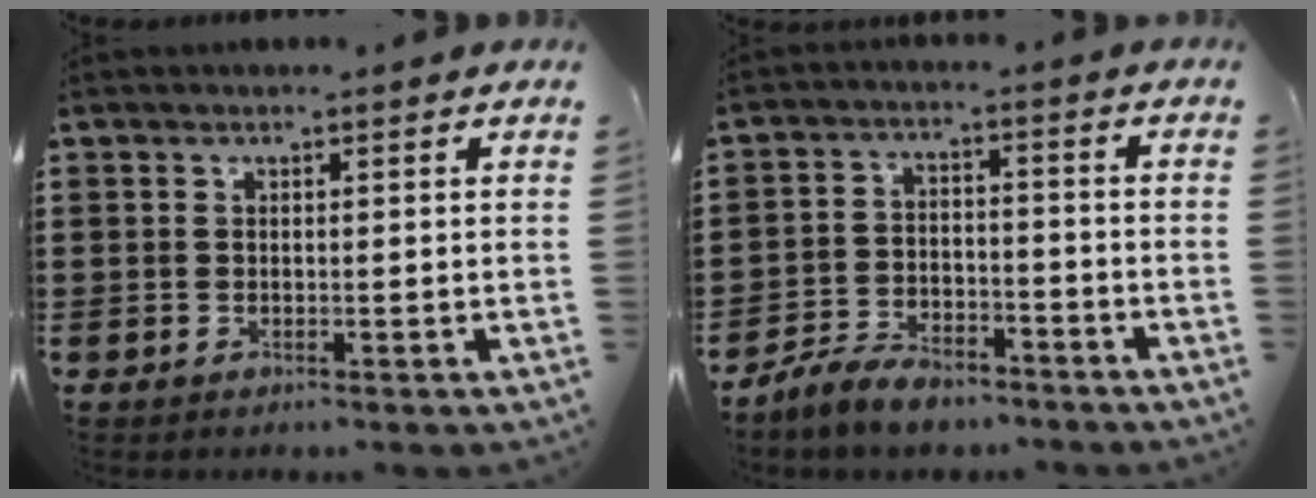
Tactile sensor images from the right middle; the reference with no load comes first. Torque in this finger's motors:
{"motor_torque": [2.14, 0.00, 0.33, 0.07]}